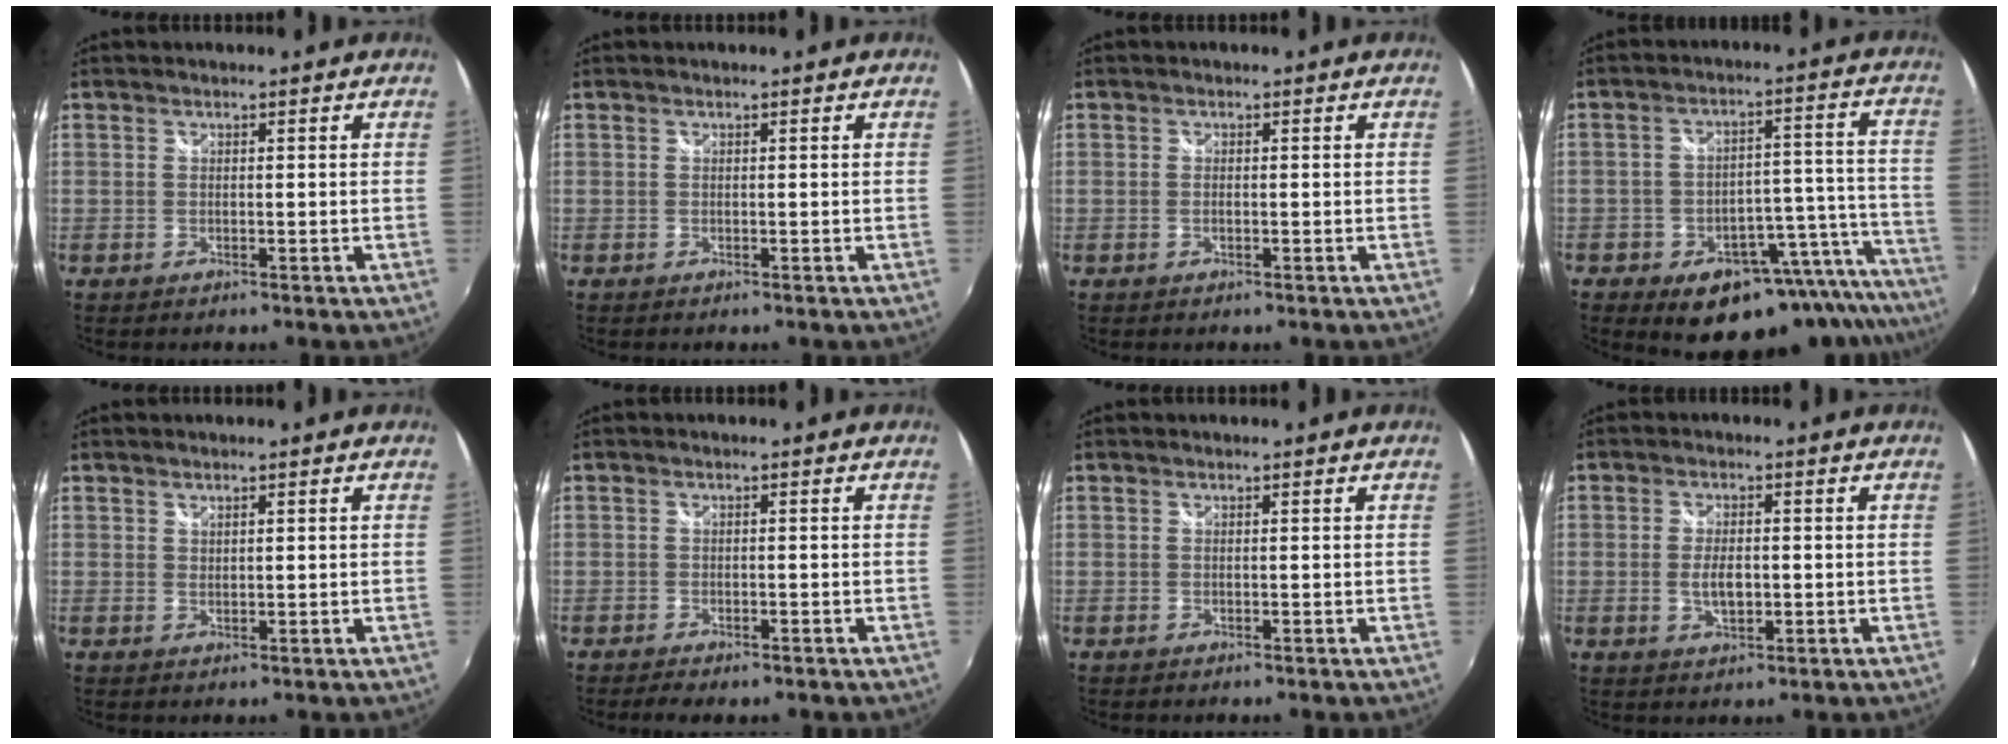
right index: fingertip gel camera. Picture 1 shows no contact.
{"total": 0.0}
{"total": 0.9, "force": [-0.2, 0.4, 0.8], "torque": [-0.017, -0.001, -0.005]}
{"total": 19.3, "force": [-15.5, 8.4, 7.8], "torque": [-0.082, 0.036, -0.197]}
{"total": 0.8, "force": [0.7, 0.3, 0.3], "torque": [-0.003, 0.000, 0.012]}
{"total": 3.4, "force": [-2.6, 1.3, 1.8], "torque": [-0.045, -0.014, -0.043]}
{"total": 0.0}
{"total": 4.5, "force": [-0.6, 2.2, 3.8], "torque": [-0.074, -0.004, -0.010]}